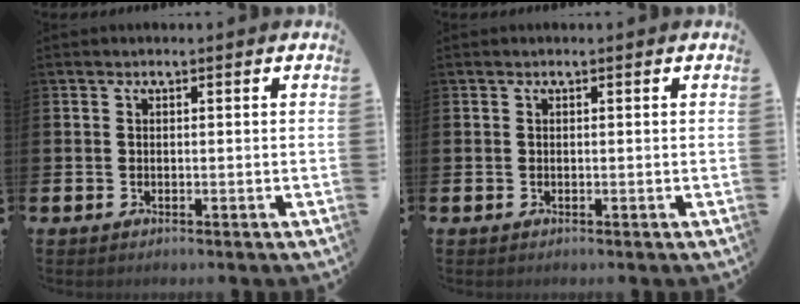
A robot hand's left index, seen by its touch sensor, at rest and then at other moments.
{"total": 0.0}